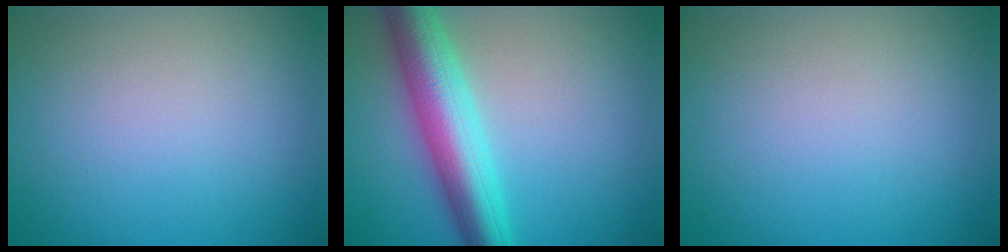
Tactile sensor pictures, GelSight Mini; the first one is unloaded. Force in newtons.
{"total": 7.5, "press": 7.5, "slide": 0.2}
{"total": 0.0}